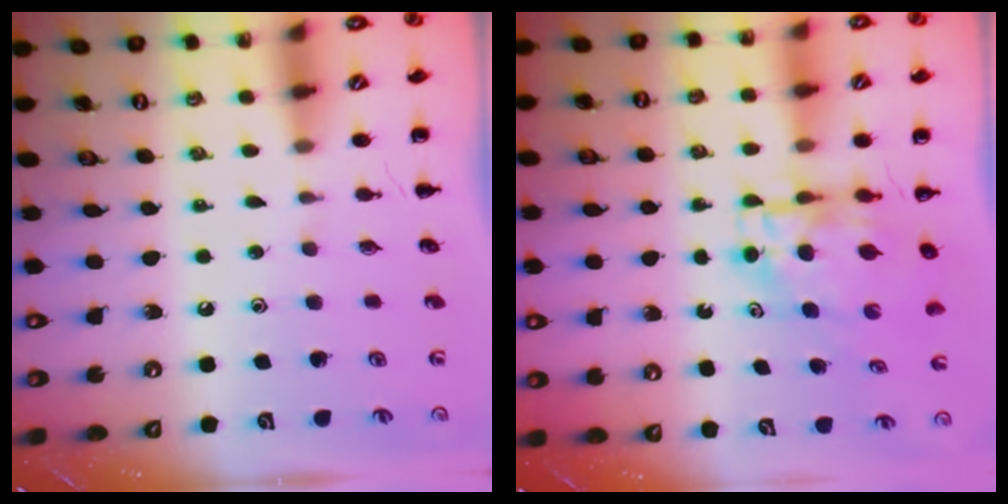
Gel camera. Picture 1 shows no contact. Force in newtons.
{"total": 5.7, "press": 5.6, "slide": 1.0}